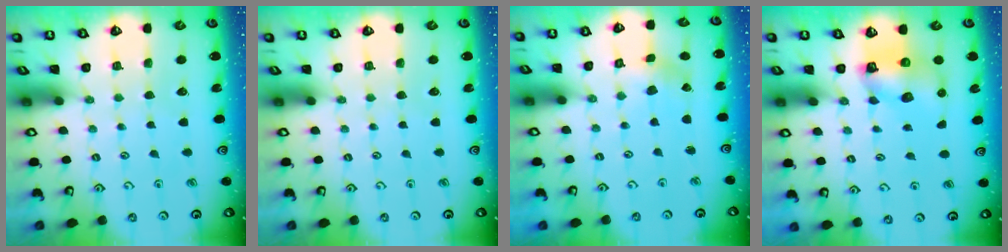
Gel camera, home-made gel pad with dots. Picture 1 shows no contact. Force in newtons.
{"total": 0.0}
{"total": 1.5, "press": 1.5, "slide": 0.3}
{"total": 8.3, "press": 8.3, "slide": 1.0}